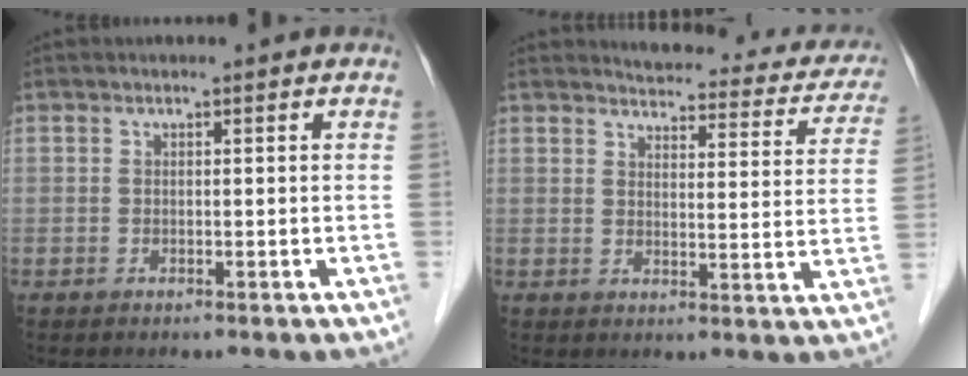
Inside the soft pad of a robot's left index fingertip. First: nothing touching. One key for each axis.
{"total": 17.9, "fx": 16.6, "fy": 4.5, "fz": 5.0, "tx": -0.032, "ty": -0.039, "tz": 0.168}